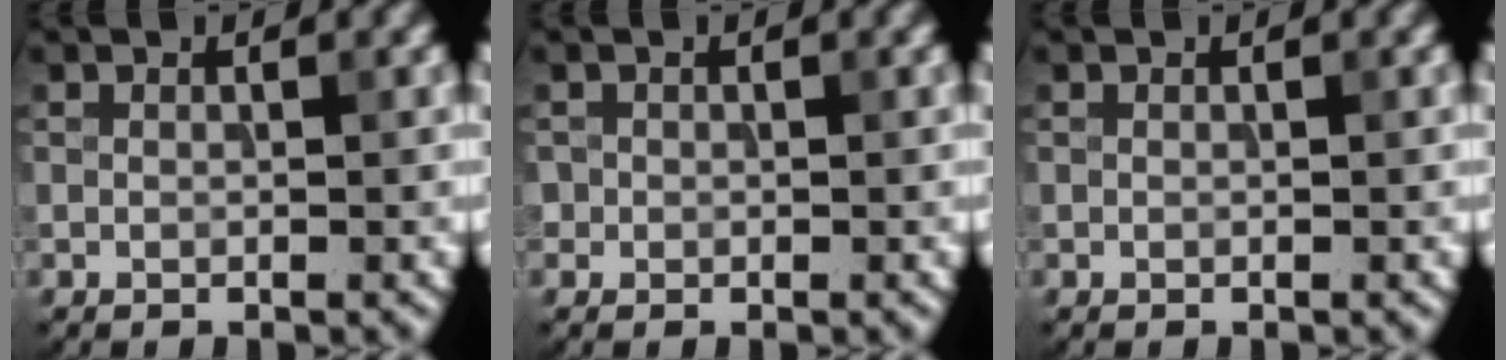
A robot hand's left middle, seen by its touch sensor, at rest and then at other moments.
{"total": 0.6, "force": [0.0, 0.6, 0.0], "torque": [0.008, -0.003, -0.003]}
{"total": 0.0}